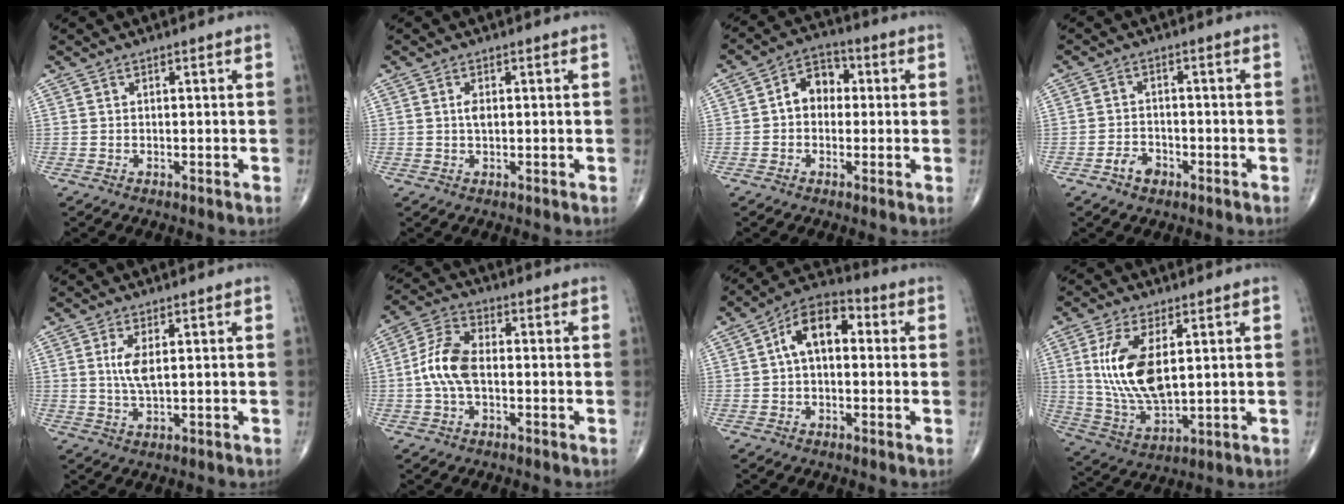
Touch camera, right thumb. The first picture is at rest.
{"total": 1.9, "force": [0.3, 0.9, 1.6], "torque": [-0.030, -0.001, 0.007]}
{"total": 6.9, "force": [0.3, 5.3, 4.5], "torque": [-0.048, 0.024, -0.007]}
{"total": 3.6, "force": [-2.1, 2.4, 1.7], "torque": [-0.020, 0.016, -0.035]}
{"total": 4.2, "force": [1.0, 1.3, 3.9], "torque": [-0.088, -0.008, 0.025]}
{"total": 8.5, "force": [-0.8, 4.5, 7.2], "torque": [-0.157, 0.025, -0.022]}
{"total": 10.3, "force": [1.5, 6.1, 8.2], "torque": [-0.124, 0.034, 0.014]}
{"total": 13.9, "force": [3.0, 6.4, 11.9], "torque": [-0.240, -0.019, 0.071]}